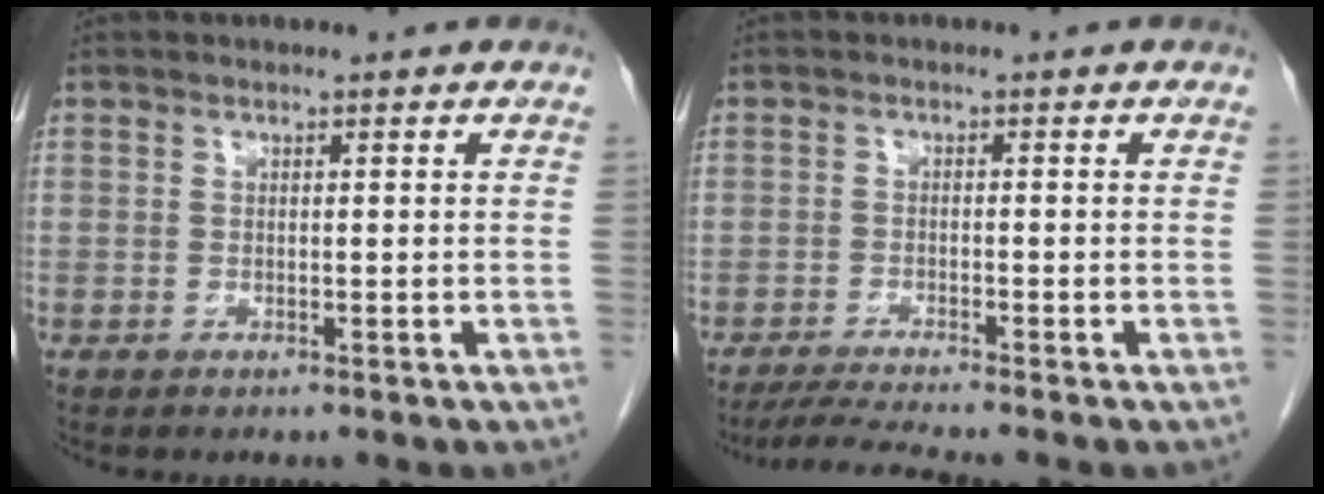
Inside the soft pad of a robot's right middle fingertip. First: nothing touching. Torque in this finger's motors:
{"motor_torque": [0.03, -0.03, 0.00, 0.00]}